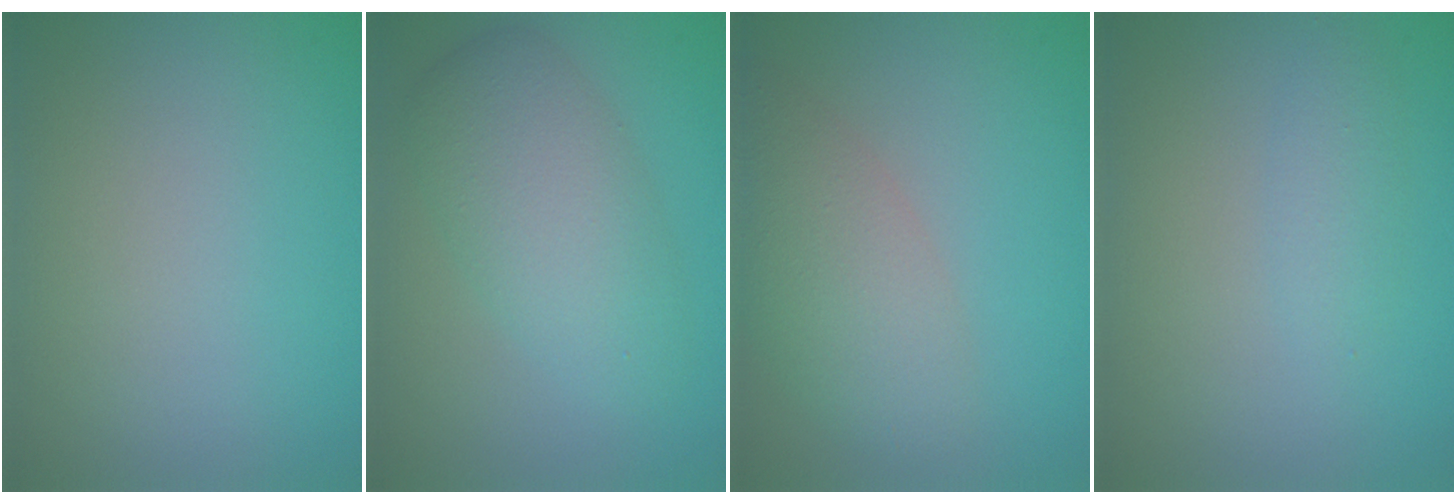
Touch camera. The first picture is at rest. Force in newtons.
{"total": 5.6, "press": 5.6, "slide": 0.2}
{"total": 4.8, "press": 4.8, "slide": 0.4}
{"total": 1.5, "press": 1.5, "slide": 0.1}